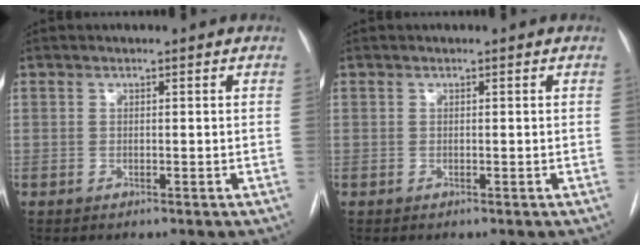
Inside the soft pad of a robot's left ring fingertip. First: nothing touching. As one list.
[{"total": 0.0}]